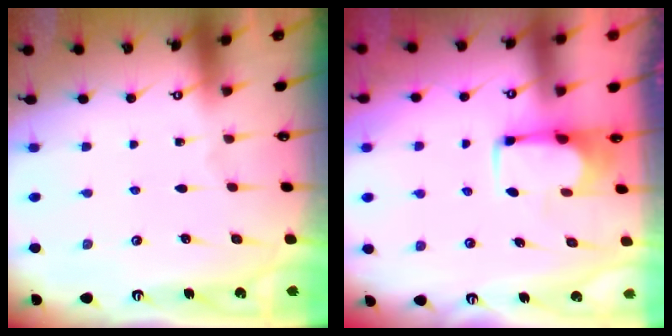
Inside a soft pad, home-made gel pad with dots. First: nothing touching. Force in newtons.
{"total": 1.8, "press": 1.7, "slide": 0.5}